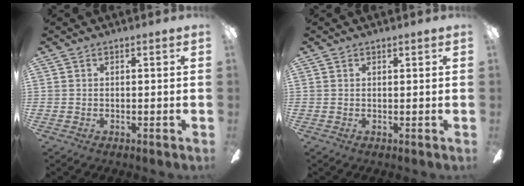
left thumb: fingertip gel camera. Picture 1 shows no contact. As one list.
[{"total": 0.6, "force": [0.5, 0.2, 0.1], "torque": [0.005, -0.003, 0.008]}]